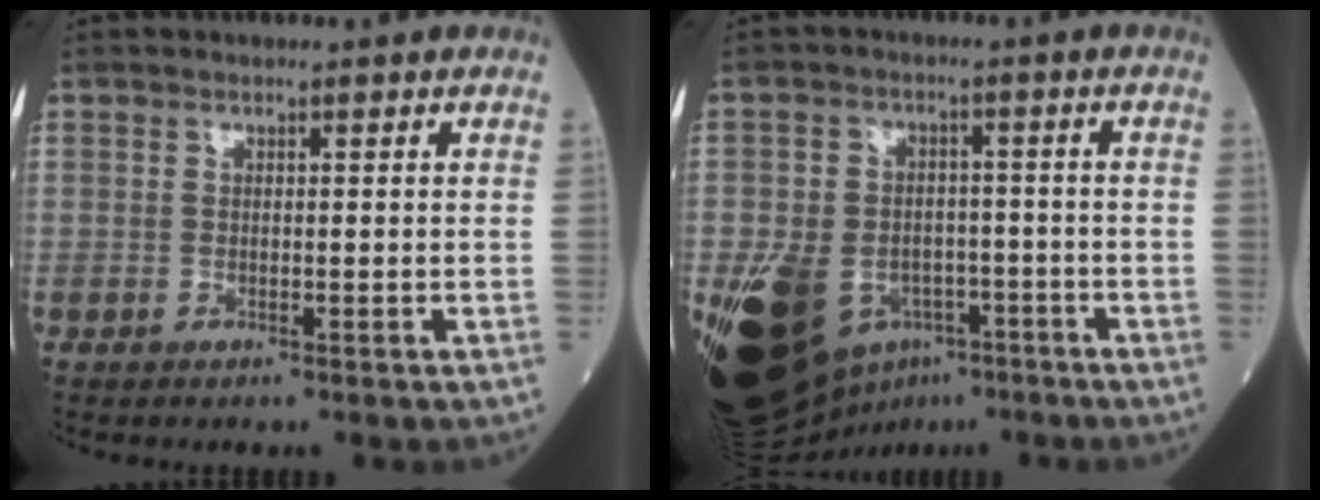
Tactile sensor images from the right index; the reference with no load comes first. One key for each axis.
{"total": 17.1, "fx": -7.6, "fy": 11.7, "fz": 9.9, "tx": -0.214, "ty": 0.002, "tz": -0.110}